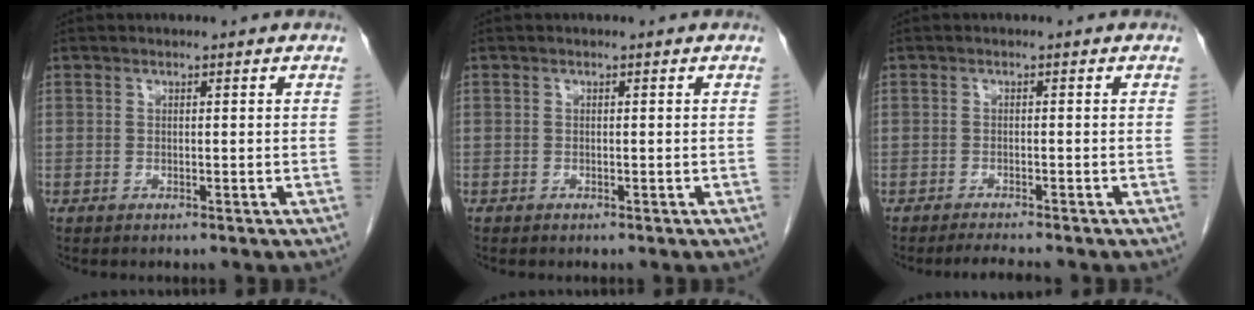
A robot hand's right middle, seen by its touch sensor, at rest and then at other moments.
{"total": 0.0}
{"total": 3.1, "force": [-2.8, -0.1, 1.2], "torque": [-0.023, -0.010, -0.043]}